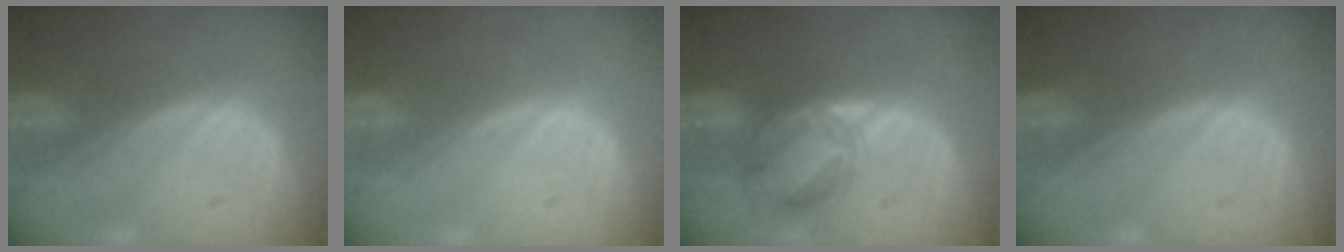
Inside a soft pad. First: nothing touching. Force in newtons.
{"total": 0.0}
{"total": 5.5, "press": 5.4, "slide": 1.1}
{"total": 0.0}